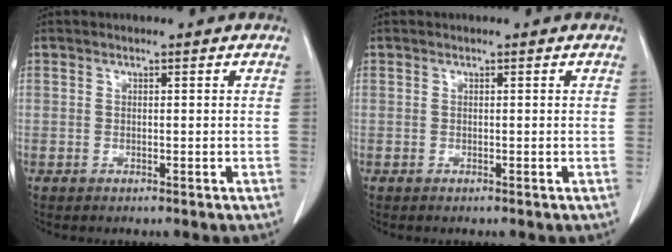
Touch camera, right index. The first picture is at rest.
{"total": 0.0}